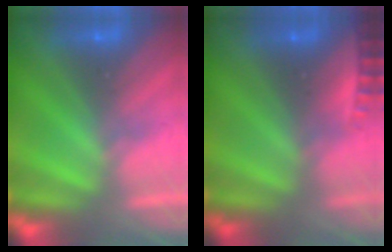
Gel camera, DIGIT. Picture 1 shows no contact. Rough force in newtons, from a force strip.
{"total": 2.3}